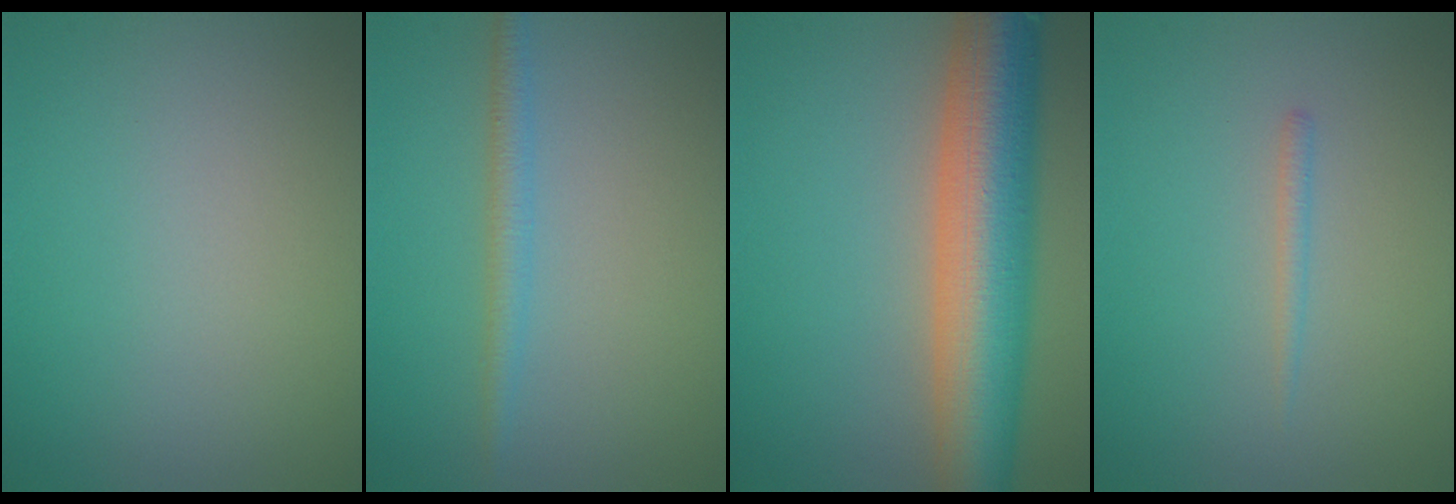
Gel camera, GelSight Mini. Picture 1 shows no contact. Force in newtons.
{"total": 1.9, "press": 1.9, "slide": 0.0}
{"total": 10.6, "press": 10.6, "slide": 0.5}
{"total": 0.8, "press": 0.8, "slide": 0.1}